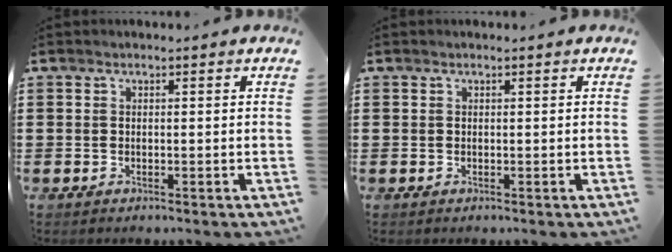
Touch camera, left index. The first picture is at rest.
{"total": 0.0}